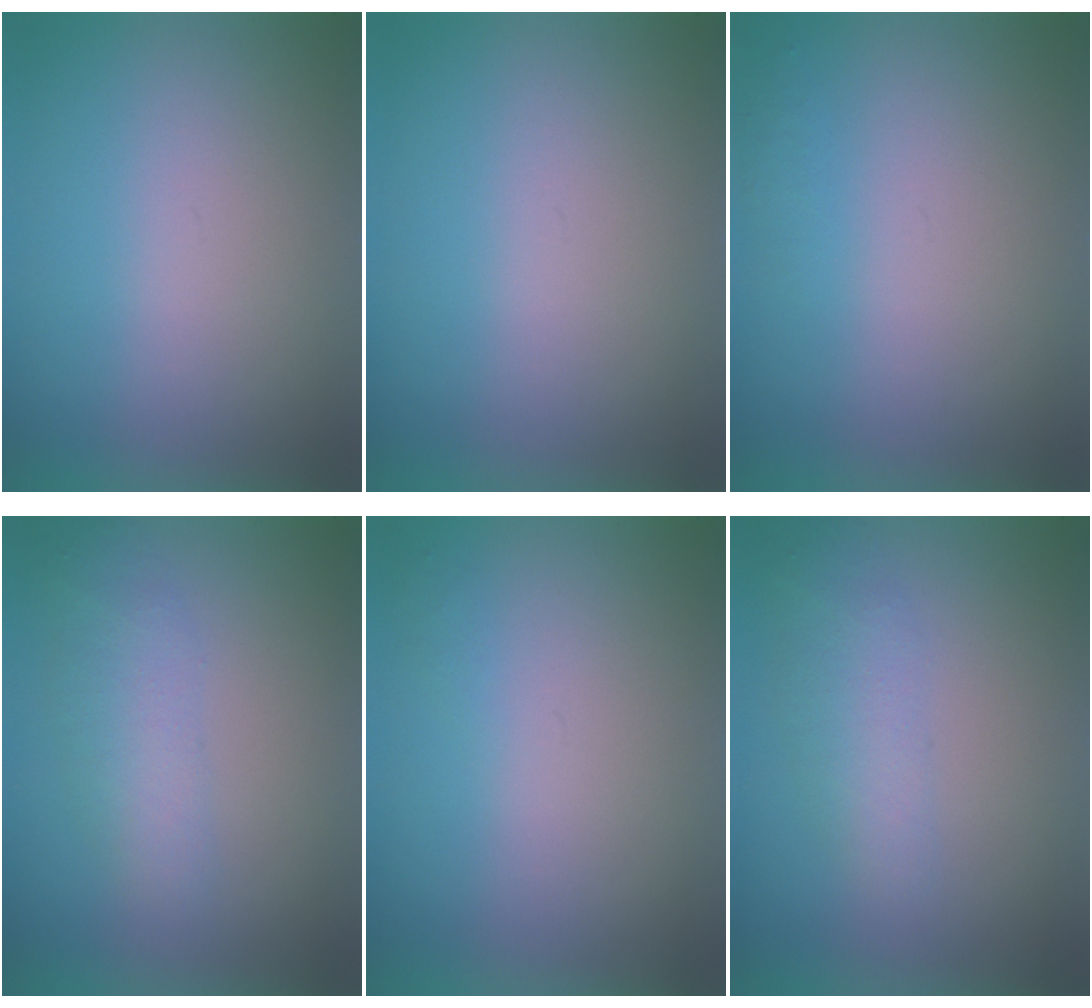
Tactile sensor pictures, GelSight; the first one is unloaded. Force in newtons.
{"total": 0.0}
{"total": 1.0}
{"total": 2.1}
{"total": 1.1}
{"total": 2.1}